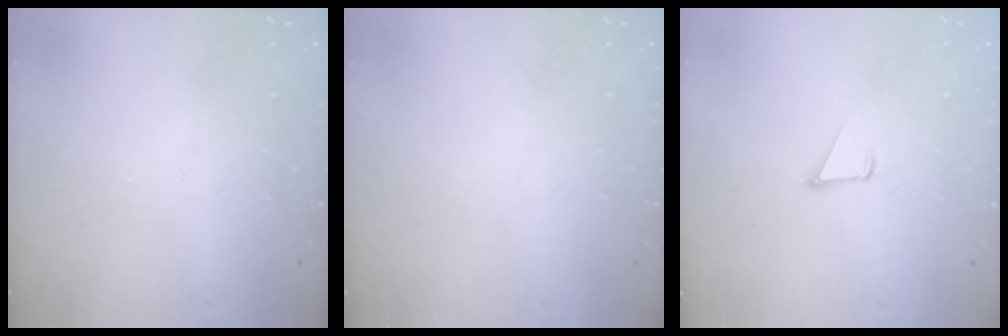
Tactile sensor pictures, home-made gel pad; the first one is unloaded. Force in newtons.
{"total": 0.0}
{"total": 3.6, "press": 3.6, "slide": 0.3}